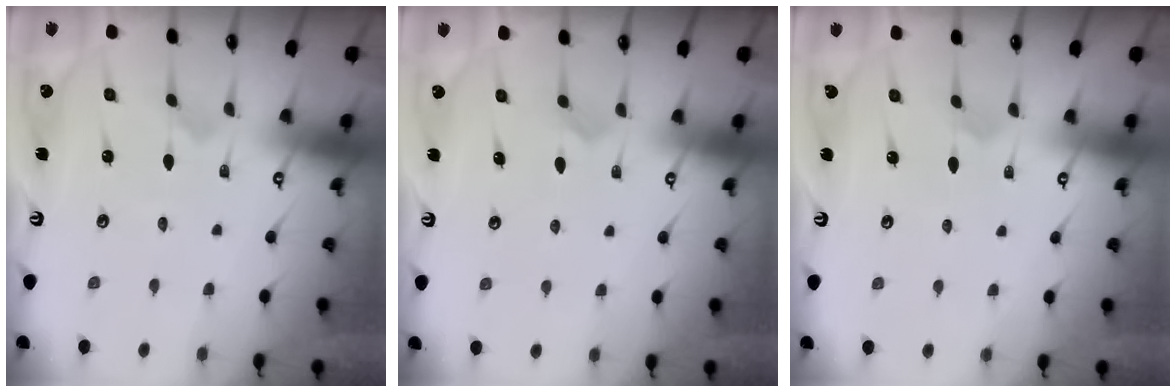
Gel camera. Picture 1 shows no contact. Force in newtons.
{"total": 4.2, "press": 4.2, "slide": 0.4}
{"total": 1.9, "press": 1.9, "slide": 0.1}